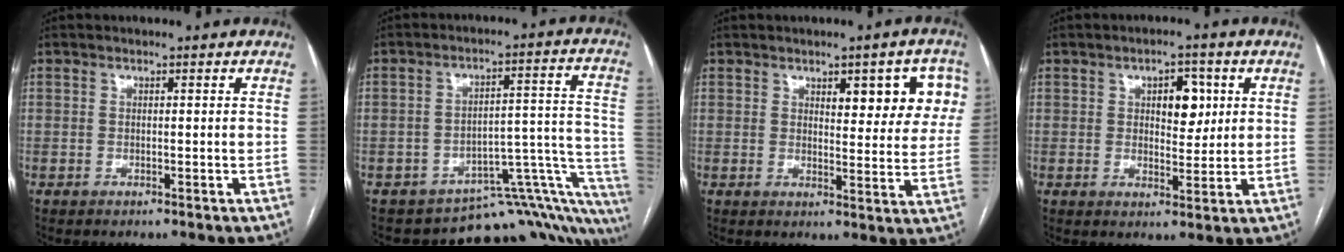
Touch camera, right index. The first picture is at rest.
{"total": 16.5, "force": [-14.2, 6.1, 5.8], "torque": [0.023, 0.092, -0.161]}
{"total": 9.2, "force": [3.7, 3.1, 7.8], "torque": [-0.083, 0.011, 0.046]}
{"total": 5.5, "force": [1.7, 2.8, 4.4], "torque": [-0.063, 0.007, 0.028]}